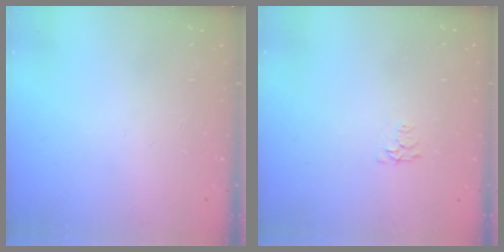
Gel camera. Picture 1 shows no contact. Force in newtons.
{"total": 4.5, "press": 4.4, "slide": 0.6}